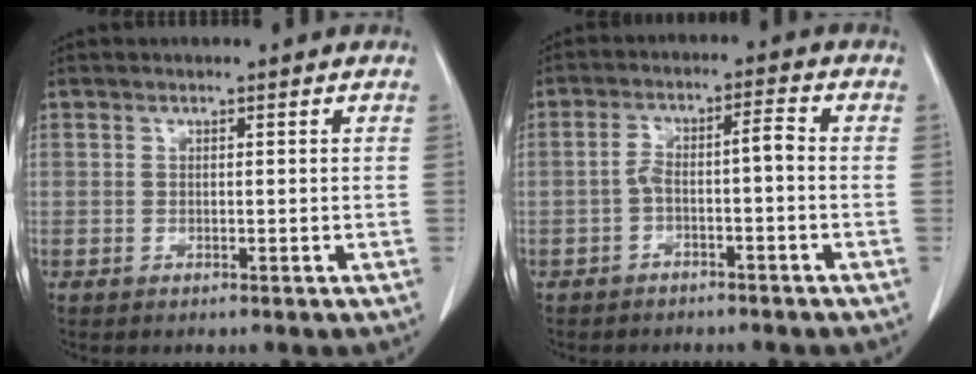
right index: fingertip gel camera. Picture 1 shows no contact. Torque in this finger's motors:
{"motor_torque": [0.55, -0.37, 0.32, 0.08]}